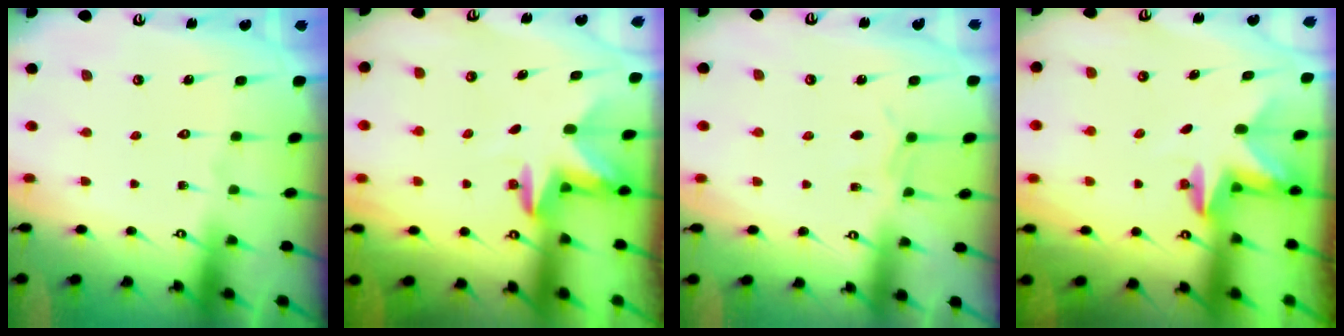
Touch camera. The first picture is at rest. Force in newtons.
{"total": 2.9, "press": 2.8, "slide": 0.7}
{"total": 3.8, "press": 3.8, "slide": 0.2}
{"total": 2.3, "press": 2.3, "slide": 0.4}